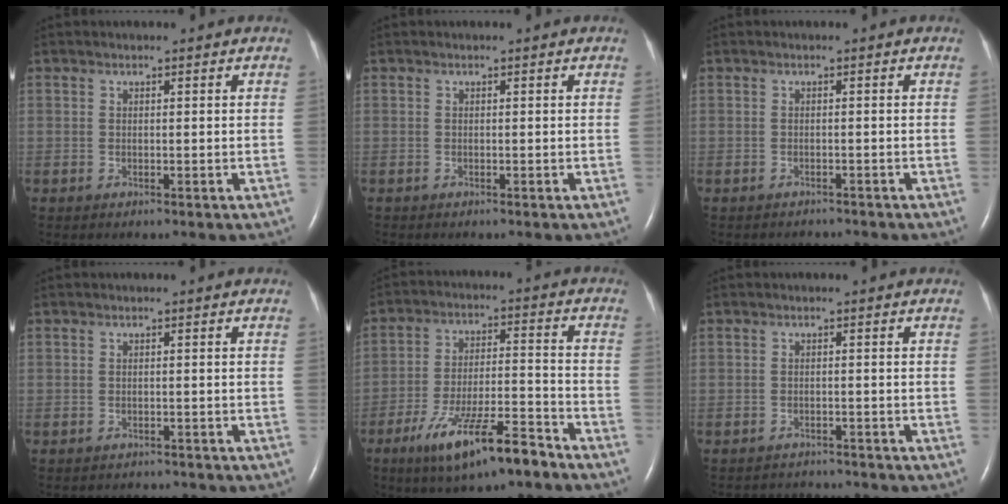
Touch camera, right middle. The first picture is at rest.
{"total": 0.0}
{"total": 2.3, "force": [-2.2, 0.5, -0.1], "torque": [0.000, -0.005, -0.028]}
{"total": 2.4, "force": [-2.3, 0.6, -0.2], "torque": [0.002, -0.005, -0.031]}
{"total": 13.2, "force": [-8.9, 2.2, 9.4], "torque": [-0.170, -0.012, -0.150]}
{"total": 4.8, "force": [-4.7, 0.8, -0.2], "torque": [-0.001, 0.000, -0.065]}